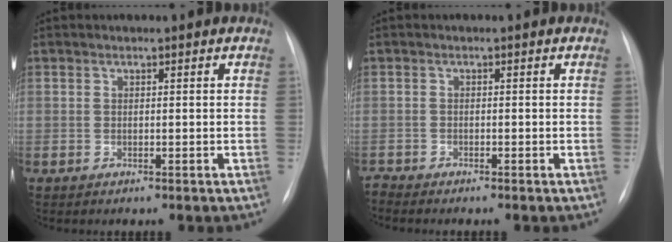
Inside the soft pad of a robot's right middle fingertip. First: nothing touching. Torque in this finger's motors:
{"motor_torque": [-0.27, 0.05, -0.01, -0.01]}